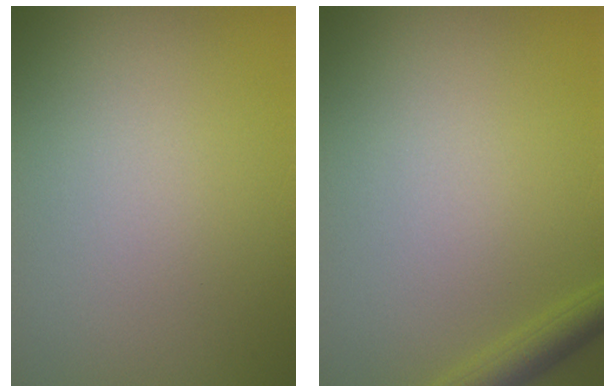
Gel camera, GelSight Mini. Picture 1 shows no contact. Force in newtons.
{"total": 2.1, "press": 2.1, "slide": 0.1}